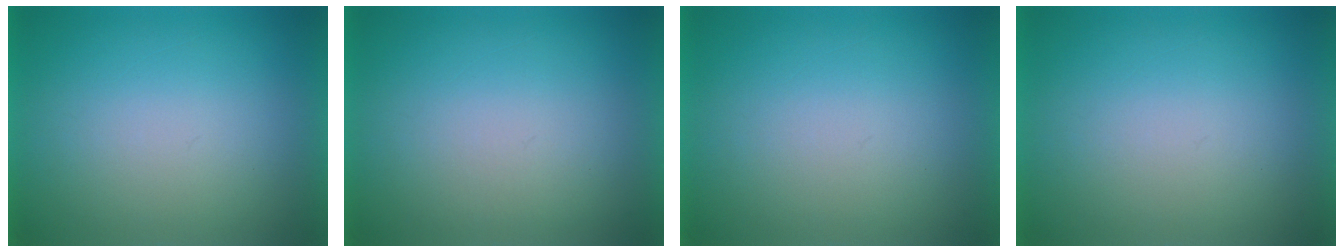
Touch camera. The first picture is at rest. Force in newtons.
{"total": 1.1}
{"total": 0.0}
{"total": 0.0}